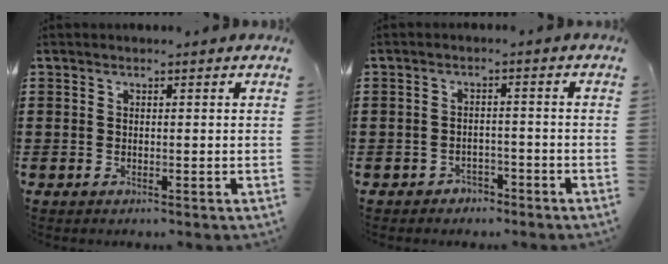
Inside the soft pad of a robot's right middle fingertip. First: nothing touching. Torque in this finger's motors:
{"motor_torque": [0.27, -0.13, 0.00, 0.00]}